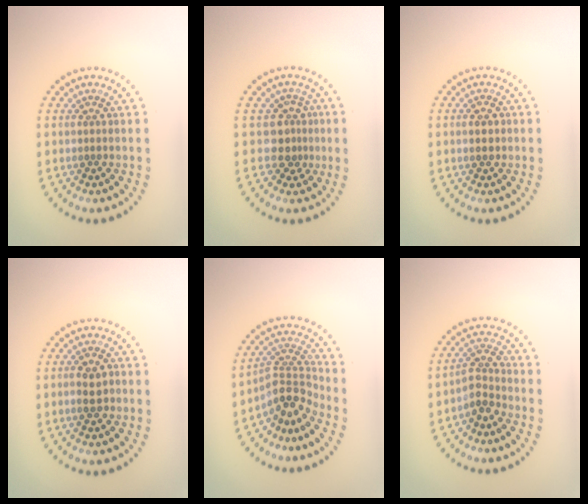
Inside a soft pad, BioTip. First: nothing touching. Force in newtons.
{"total": 2.5, "press": 1.9, "slide": 1.6}
{"total": 2.0, "press": 2.0, "slide": 0.1}
{"total": 2.2, "press": 2.1, "slide": 0.3}
{"total": 3.8, "press": 2.7, "slide": 2.8}
{"total": 2.7, "press": 2.0, "slide": 1.8}